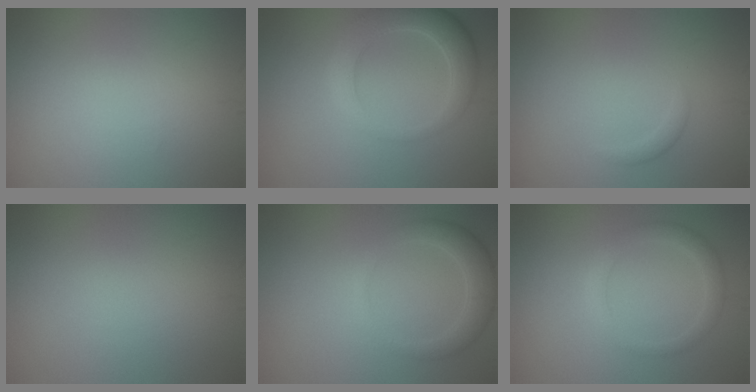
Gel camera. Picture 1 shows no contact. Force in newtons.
{"total": 4.3, "press": 4.3, "slide": 0.3}
{"total": 0.8, "press": 0.8, "slide": 0.1}
{"total": 0.0}
{"total": 2.9, "press": 2.9, "slide": 0.1}
{"total": 2.3, "press": 2.3, "slide": 0.2}